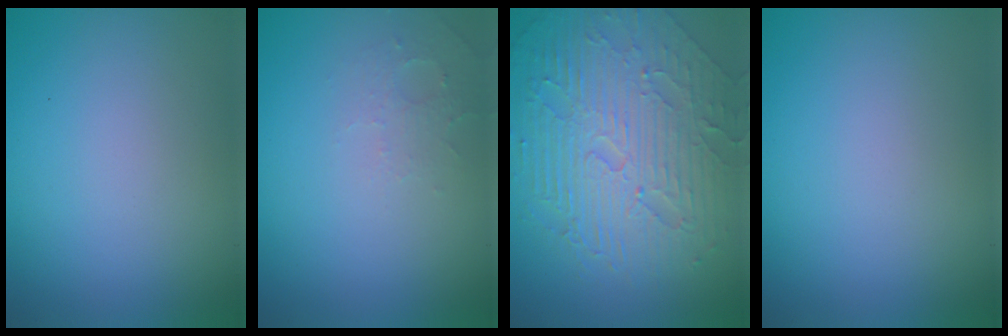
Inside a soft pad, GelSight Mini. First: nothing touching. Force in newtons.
{"total": 1.6, "press": 1.5, "slide": 0.4}
{"total": 9.8, "press": 6.5, "slide": 7.3}
{"total": 0.0}